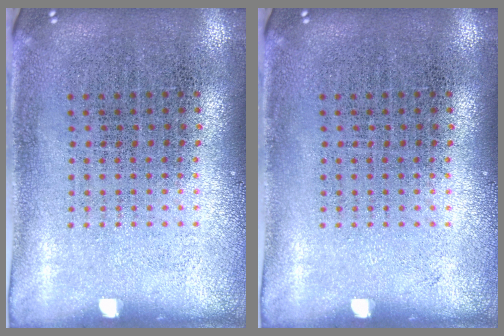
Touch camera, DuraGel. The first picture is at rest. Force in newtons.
{"total": 0.0}